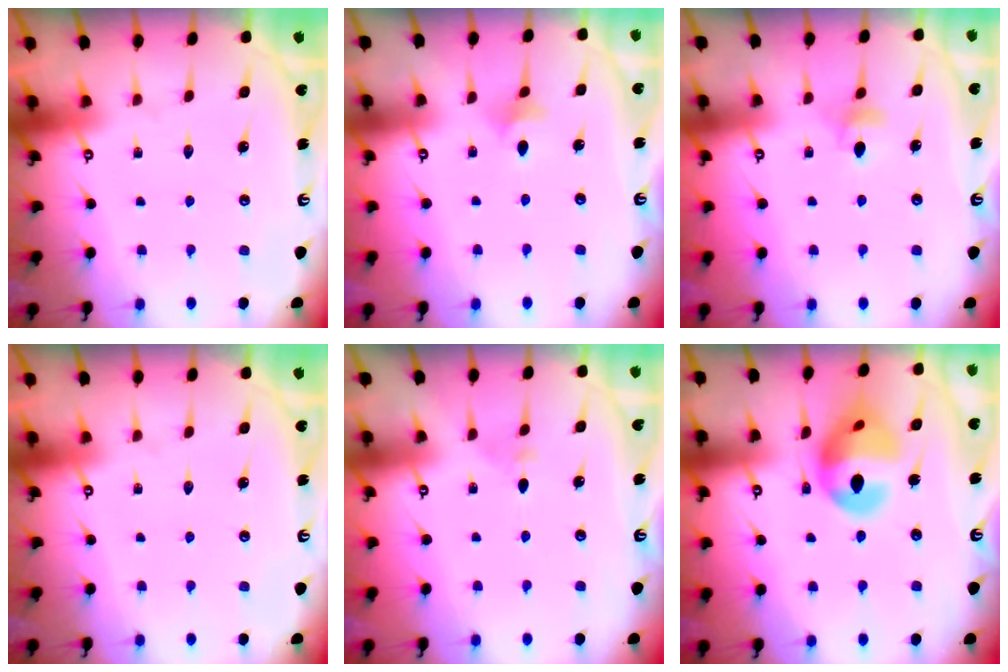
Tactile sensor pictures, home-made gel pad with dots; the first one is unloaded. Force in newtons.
{"total": 5.9, "press": 5.8, "slide": 1.0}
{"total": 5.2, "press": 5.1, "slide": 1.0}
{"total": 0.0}
{"total": 2.7, "press": 2.6, "slide": 0.7}
{"total": 14.7, "press": 14.6, "slide": 1.6}